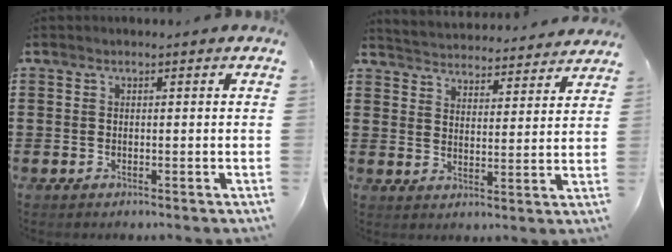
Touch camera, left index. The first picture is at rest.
{"total": 4.0, "force": [3.9, -0.4, -0.6], "torque": [-0.011, -0.033, 0.066]}